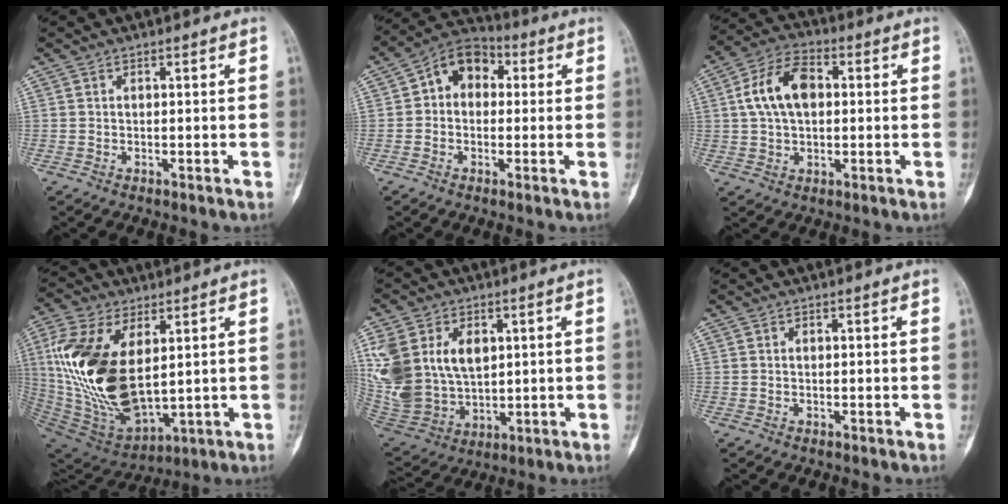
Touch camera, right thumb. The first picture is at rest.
{"total": 9.0, "force": [1.3, 6.8, 5.7], "torque": [-0.059, 0.029, 0.006]}
{"total": 10.9, "force": [1.6, 6.8, 8.4], "torque": [-0.153, 0.022, 0.025]}
{"total": 22.9, "force": [4.0, 12.4, 18.9], "torque": [-0.382, -0.025, 0.087]}
{"total": 21.2, "force": [5.0, 15.2, 13.9], "torque": [-0.309, -0.002, 0.120]}
{"total": 0.0}